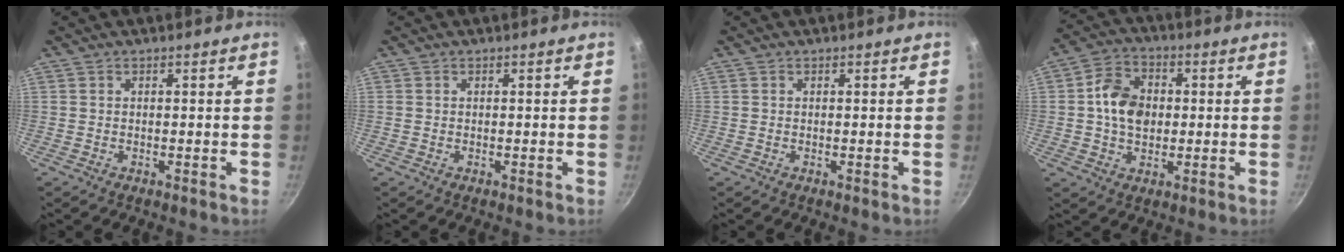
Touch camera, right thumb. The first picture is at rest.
{"total": 0.0}
{"total": 0.0}
{"total": 9.9, "force": [0.6, 7.5, 6.5], "torque": [-0.091, 0.014, 0.000]}